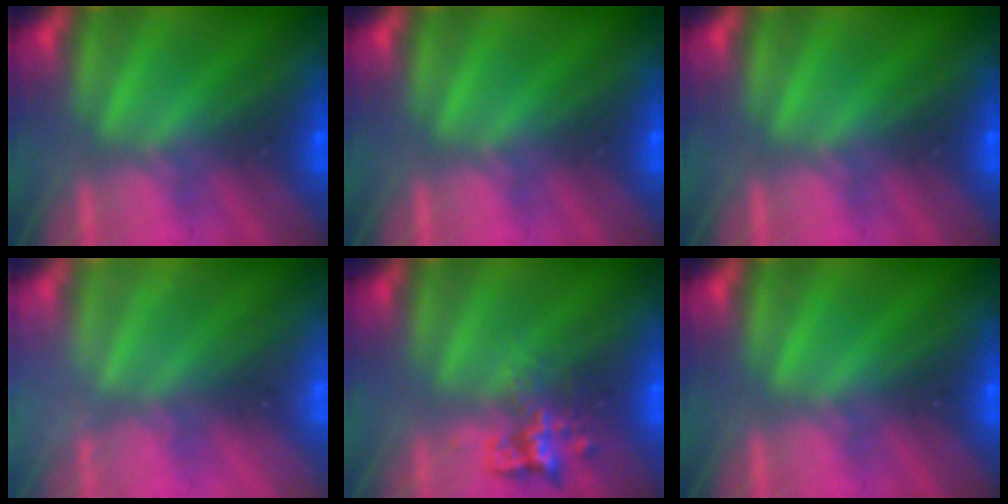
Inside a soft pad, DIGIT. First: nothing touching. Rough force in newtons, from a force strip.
{"total": 0.0}
{"total": 0.0}
{"total": 2.7}
{"total": 2.3}
{"total": 0.0}